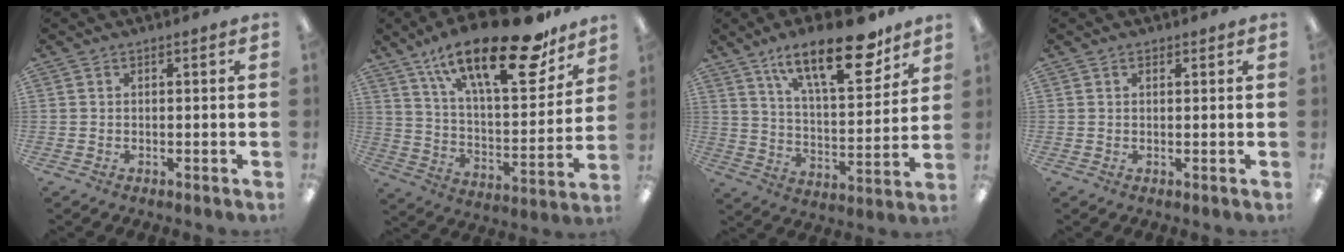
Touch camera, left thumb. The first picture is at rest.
{"total": 26.3, "force": [17.9, 8.5, 17.3], "torque": [-0.256, -0.110, 0.292]}
{"total": 21.2, "force": [13.9, 7.6, 14.1], "torque": [-0.206, -0.078, 0.223]}
{"total": 1.0, "force": [0.6, 0.6, 0.5], "torque": [-0.002, -0.002, 0.009]}